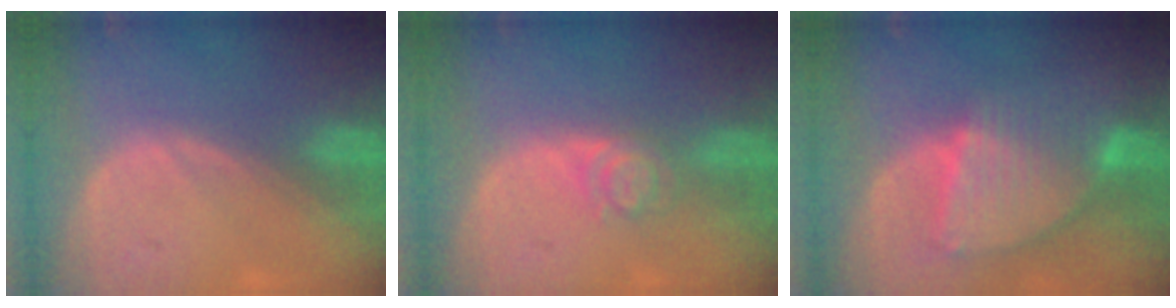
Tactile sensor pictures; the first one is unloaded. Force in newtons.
{"total": 3.9, "press": 3.6, "slide": 1.6}
{"total": 8.6, "press": 7.5, "slide": 4.2}